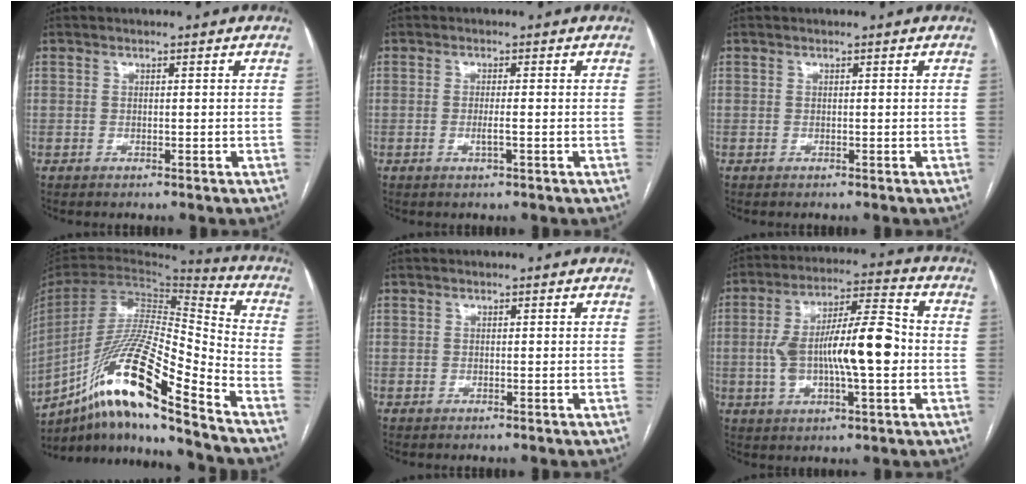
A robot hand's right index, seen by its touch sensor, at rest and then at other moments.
{"total": 1.7, "force": [-0.4, 0.0, 1.6], "torque": [-0.032, -0.002, -0.006]}
{"total": 0.0}
{"total": 21.2, "force": [-13.8, 1.2, 16.1], "torque": [-0.322, -0.018, -0.255]}
{"total": 0.0}
{"total": 14.6, "force": [-1.0, 3.5, 14.2], "torque": [-0.259, 0.024, -0.011]}